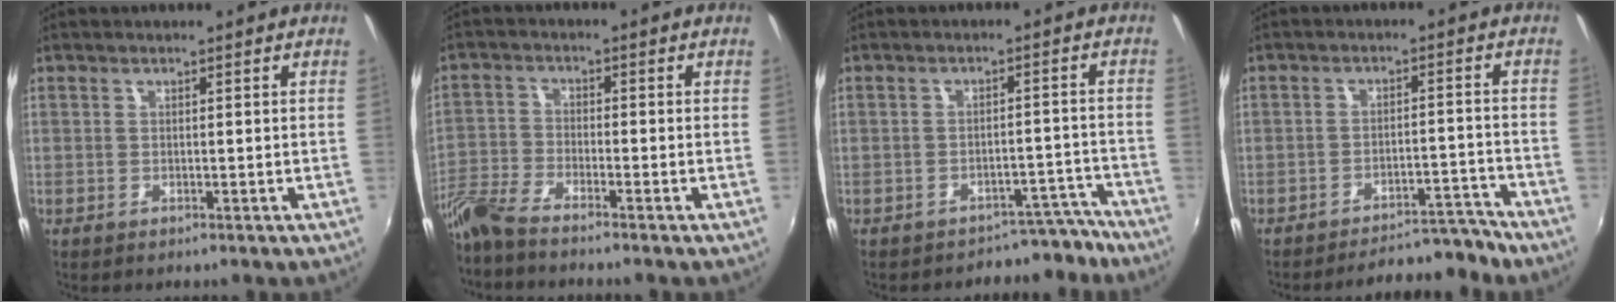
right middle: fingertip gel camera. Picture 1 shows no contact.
{"total": 6.3, "force": [-5.6, 0.2, 3.0], "torque": [-0.075, -0.013, -0.118]}
{"total": 6.1, "force": [-5.6, 2.4, 0.2], "torque": [0.014, 0.035, -0.065]}
{"total": 10.0, "force": [-9.7, 1.6, 2.2], "torque": [-0.039, 0.024, -0.122]}